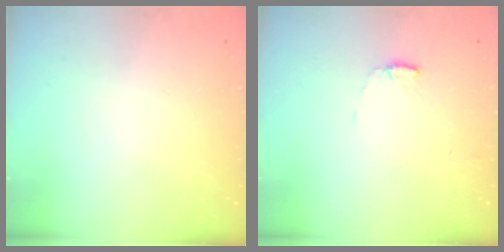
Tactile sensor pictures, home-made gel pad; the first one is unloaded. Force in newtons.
{"total": 5.8, "press": 5.8, "slide": 0.5}